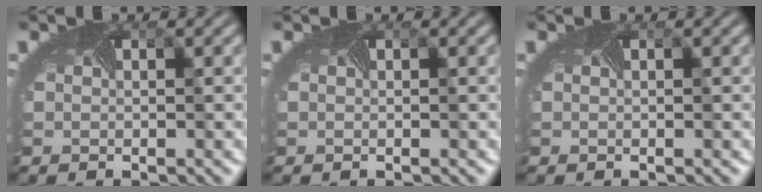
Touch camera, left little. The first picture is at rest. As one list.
[{"total": 0.0}, {"total": 0.0}]